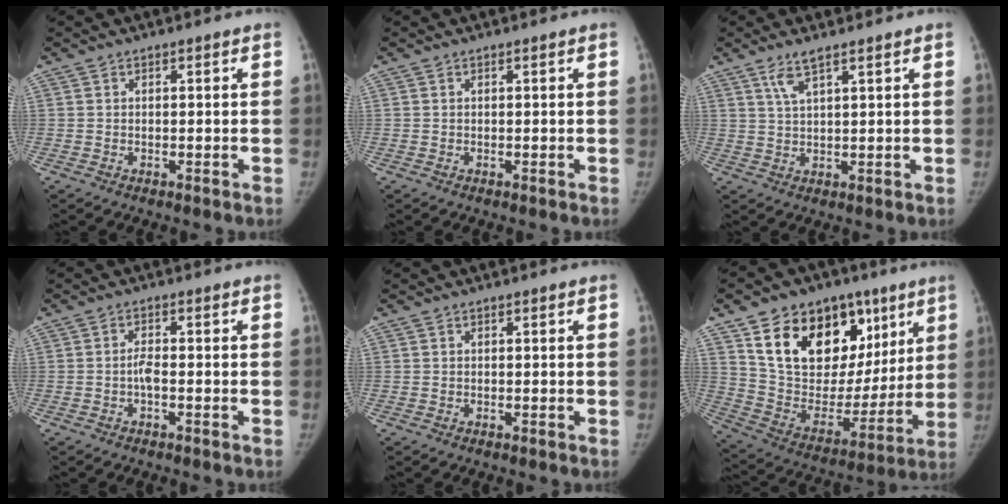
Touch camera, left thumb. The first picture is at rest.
{"total": 0.0}
{"total": 4.1, "force": [2.8, 0.6, 2.9], "torque": [-0.066, -0.010, 0.062]}
{"total": 1.9, "force": [-0.6, 0.5, 1.7], "torque": [-0.034, 0.004, -0.013]}
{"total": 0.0}
{"total": 26.0, "force": [12.6, 17.1, 15.0], "torque": [-0.198, -0.006, 0.225]}